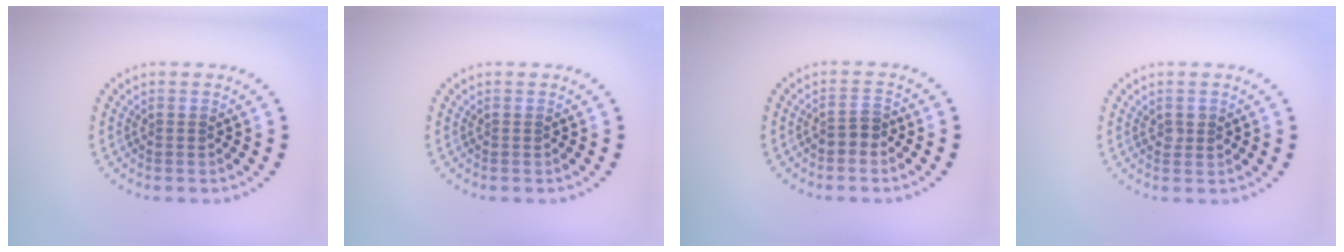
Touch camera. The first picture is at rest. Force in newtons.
{"total": 0.0}
{"total": 1.7, "press": 1.5, "slide": 0.7}
{"total": 1.0, "press": 1.0, "slide": 0.1}